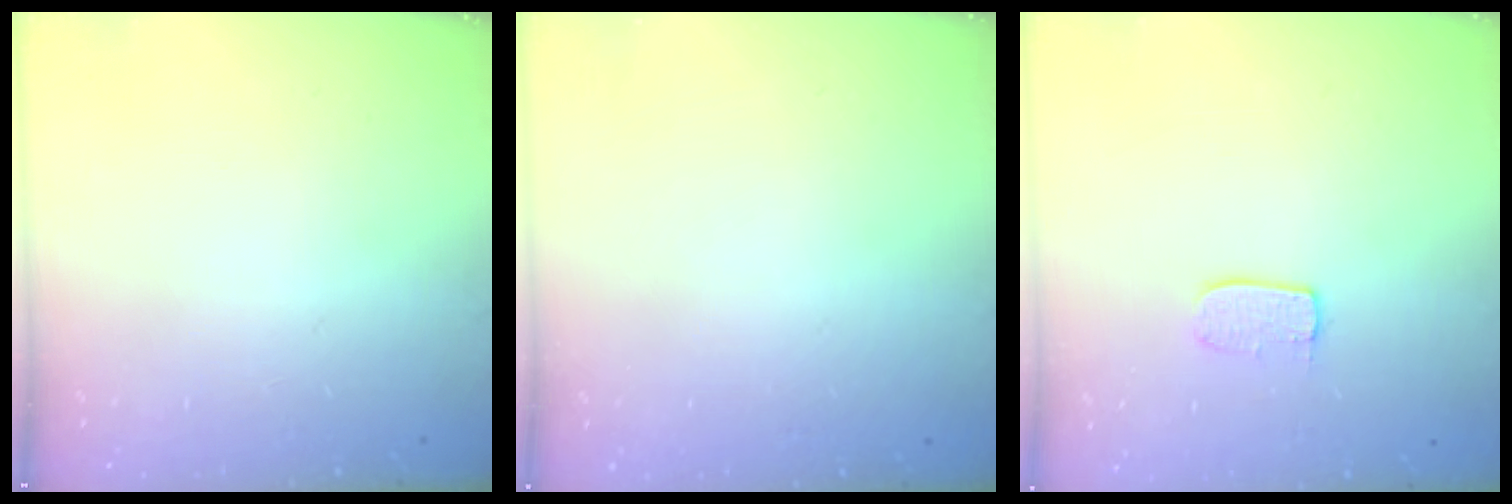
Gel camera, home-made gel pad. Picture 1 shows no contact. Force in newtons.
{"total": 0.0}
{"total": 5.5, "press": 5.5, "slide": 0.1}